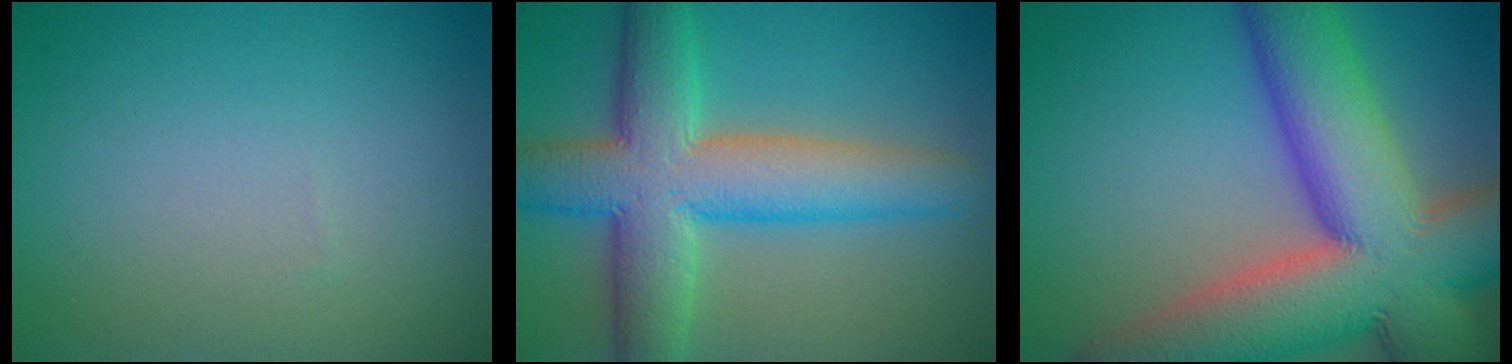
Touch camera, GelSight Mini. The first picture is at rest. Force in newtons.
{"total": 9.1, "press": 9.1, "slide": 0.3}
{"total": 16.2, "press": 16.1, "slide": 1.0}